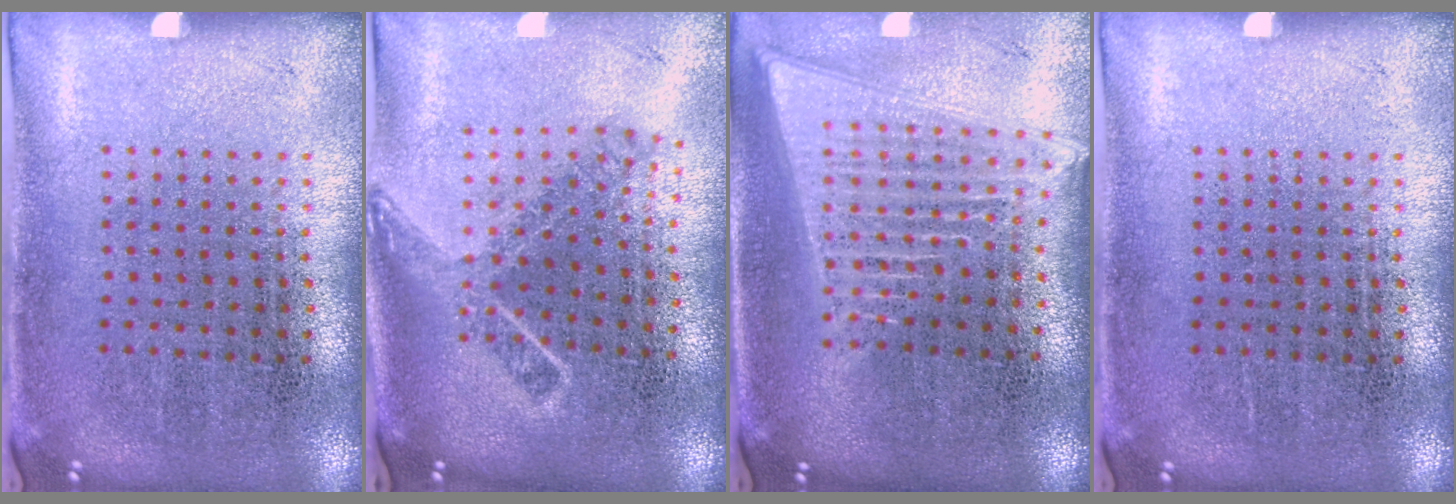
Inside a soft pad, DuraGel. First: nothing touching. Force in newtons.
{"total": 1.7, "press": 1.2, "slide": 1.2}
{"total": 2.0, "press": 1.8, "slide": 0.9}
{"total": 0.0}